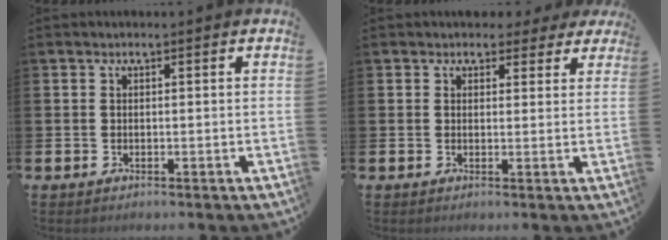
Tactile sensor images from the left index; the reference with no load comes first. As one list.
[{"total": 2.9, "force": [2.4, 1.6, 0.4], "torque": [0.001, -0.005, 0.039]}]